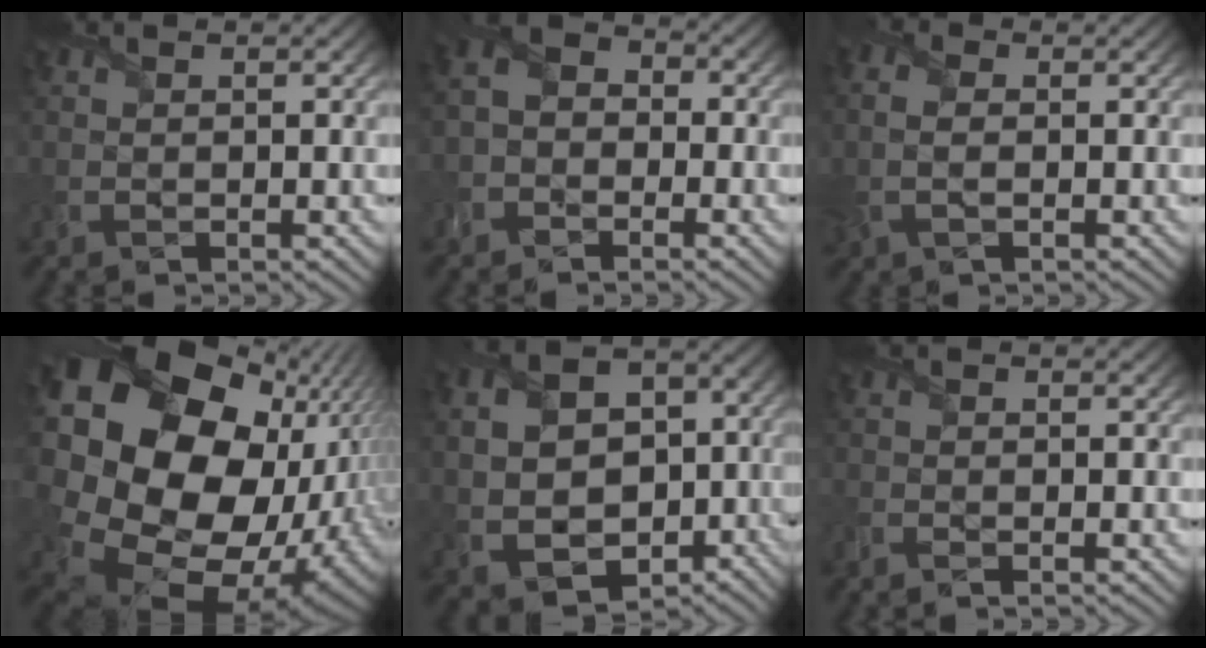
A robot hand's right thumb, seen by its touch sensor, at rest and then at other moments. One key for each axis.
{"total": 4.4, "fx": -2.2, "fy": 3.4, "fz": 1.7, "tx": -0.032, "ty": 0.005, "tz": -0.054}
{"total": 3.5, "fx": -0.4, "fy": 2.1, "fz": 2.7, "tx": -0.080, "ty": 0.005, "tz": -0.007}
{"total": 23.8, "fx": 3.6, "fy": 19.1, "fz": 13.7, "tx": -0.324, "ty": -0.050, "tz": 0.063}
{"total": 12.4, "fx": -1.7, "fy": 9.2, "fz": 8.1, "tx": -0.177, "ty": -0.021, "tz": -0.026}
{"total": 1.8, "fx": -1.4, "fy": 0.4, "fz": 1.1, "tx": -0.028, "ty": -0.004, "tz": -0.030}